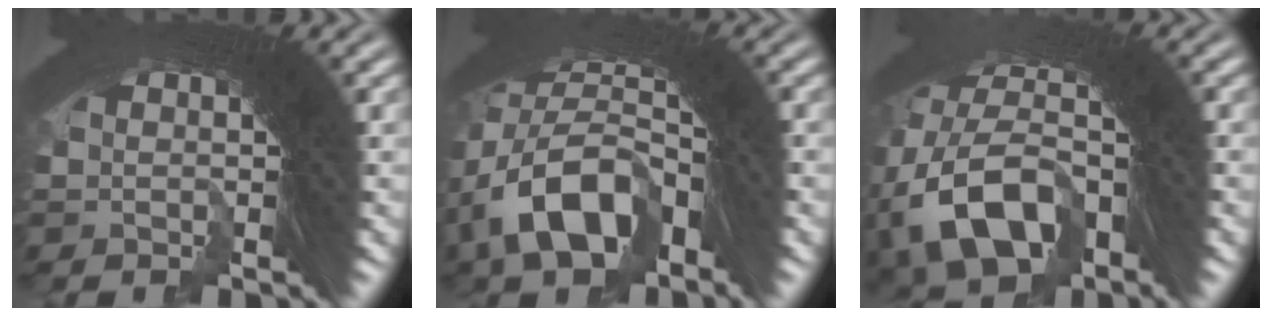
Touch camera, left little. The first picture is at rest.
{"total": 7.2, "force": [-3.0, 5.2, 4.0], "torque": [-0.084, -0.011, -0.061]}
{"total": 9.5, "force": [-4.6, 7.1, 4.2], "torque": [-0.116, -0.052, -0.062]}